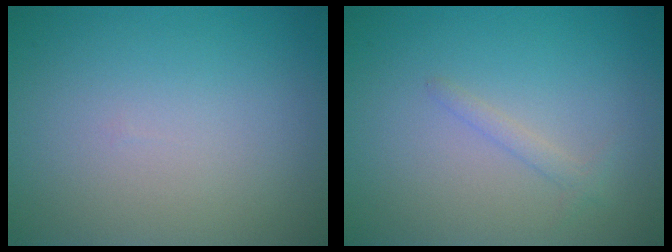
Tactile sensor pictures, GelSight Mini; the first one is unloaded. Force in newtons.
{"total": 1.1, "press": 1.1, "slide": 0.1}